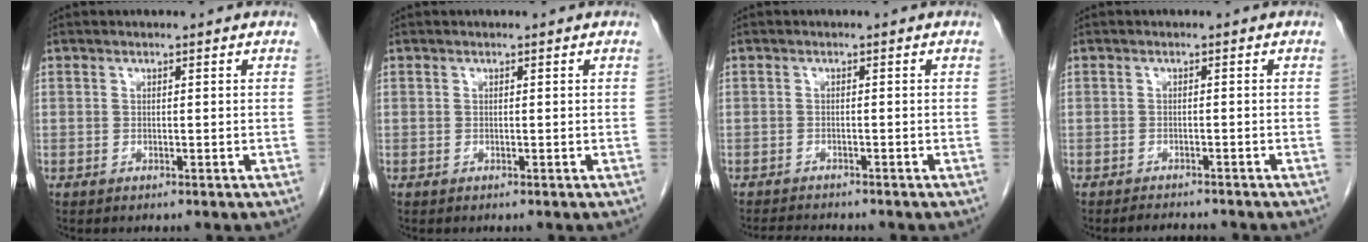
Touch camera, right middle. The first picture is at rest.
{"total": 0.0}
{"total": 3.6, "force": [-3.4, 0.4, 1.0], "torque": [-0.020, -0.014, -0.054]}
{"total": 2.7, "force": [-2.6, 0.3, 0.6], "torque": [-0.011, -0.008, -0.036]}